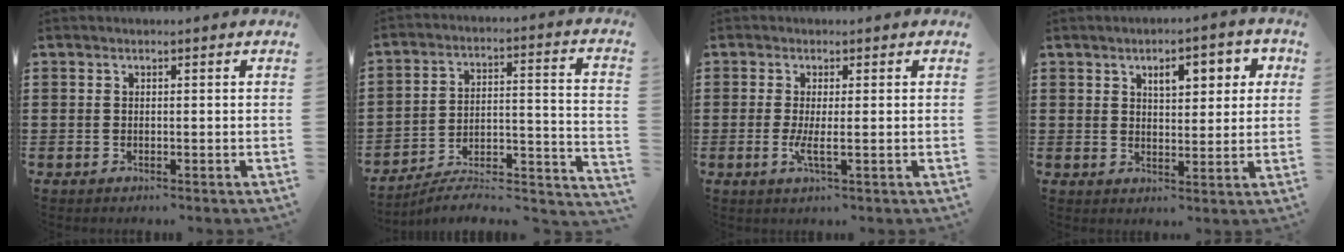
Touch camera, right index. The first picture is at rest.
{"total": 5.6, "force": [-4.8, 1.1, 2.5], "torque": [-0.040, -0.010, -0.098]}
{"total": 2.8, "force": [-0.5, 0.2, 2.7], "torque": [-0.056, -0.009, -0.011]}
{"total": 5.3, "force": [2.2, 2.5, 4.1], "torque": [-0.056, -0.001, 0.028]}